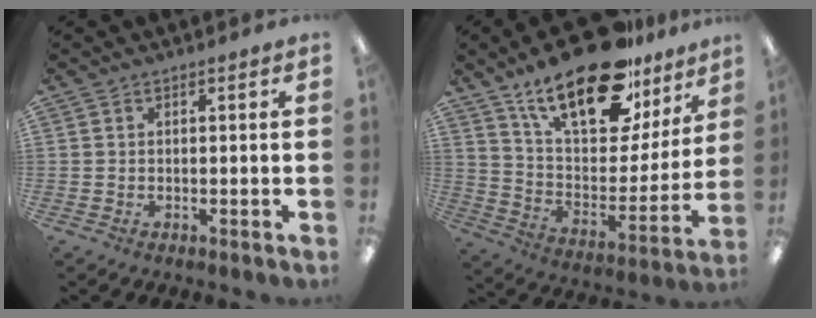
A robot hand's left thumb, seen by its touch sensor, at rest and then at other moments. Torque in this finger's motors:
{"motor_torque": [1.09, 1.18, 1.48, -1.30, 0.18]}